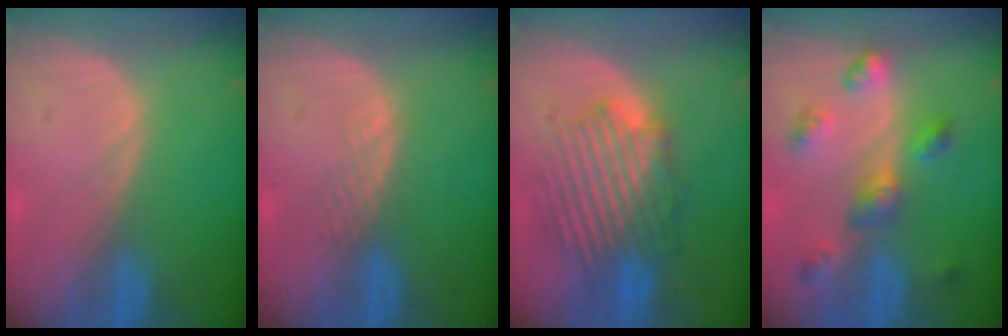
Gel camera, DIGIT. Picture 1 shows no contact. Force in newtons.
{"total": 1.6, "press": 1.6, "slide": 0.1}
{"total": 8.6, "press": 8.5, "slide": 1.6}
{"total": 6.1, "press": 5.7, "slide": 2.2}